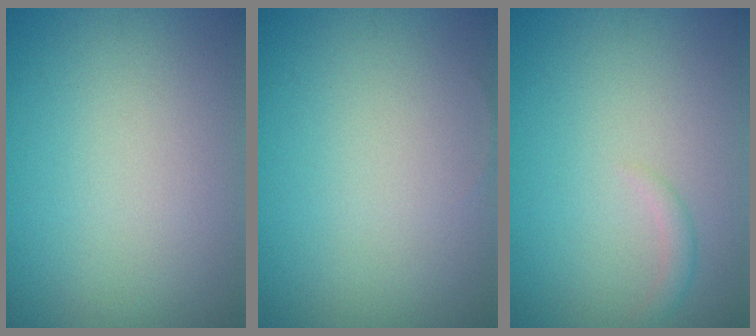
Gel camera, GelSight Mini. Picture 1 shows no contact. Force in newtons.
{"total": 0.0}
{"total": 1.0, "press": 1.0, "slide": 0.0}